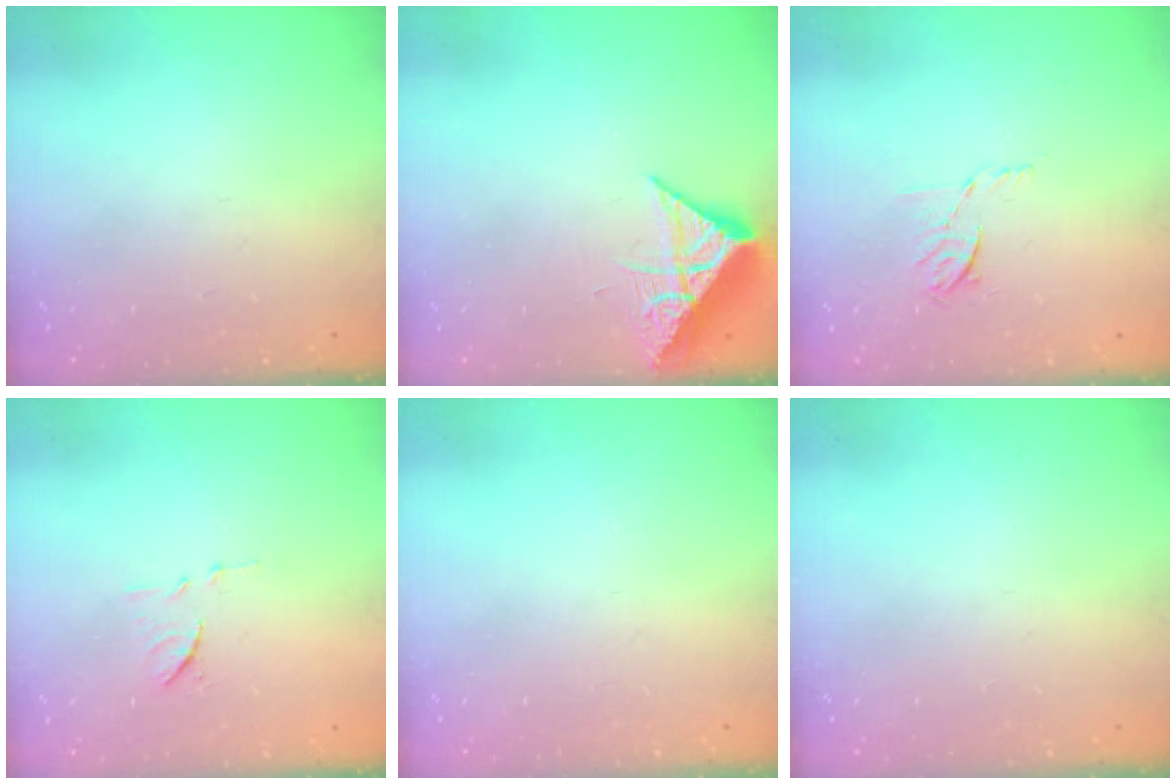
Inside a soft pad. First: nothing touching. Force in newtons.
{"total": 8.1, "press": 8.1, "slide": 0.3}
{"total": 5.7, "press": 5.6, "slide": 1.2}
{"total": 8.1, "press": 8.0, "slide": 0.7}
{"total": 0.0}
{"total": 0.0}